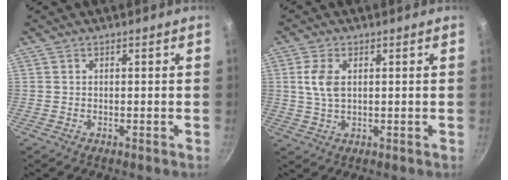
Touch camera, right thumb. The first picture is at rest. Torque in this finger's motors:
{"motor_torque": [0.05, -0.03, 0.64, 0.12, 0.08]}